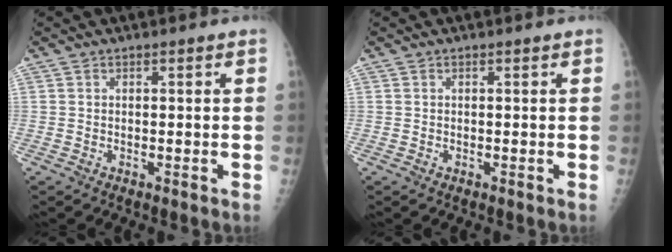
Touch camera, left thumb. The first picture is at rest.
{"total": 0.0}